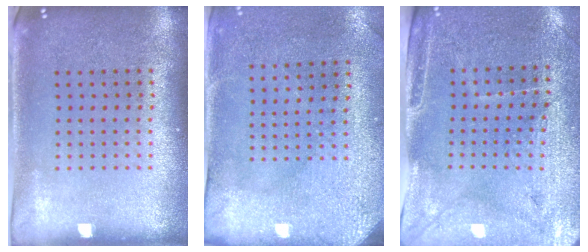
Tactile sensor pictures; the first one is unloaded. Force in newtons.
{"total": 3.0, "press": 2.4, "slide": 1.7}
{"total": 3.0, "press": 2.8, "slide": 1.3}